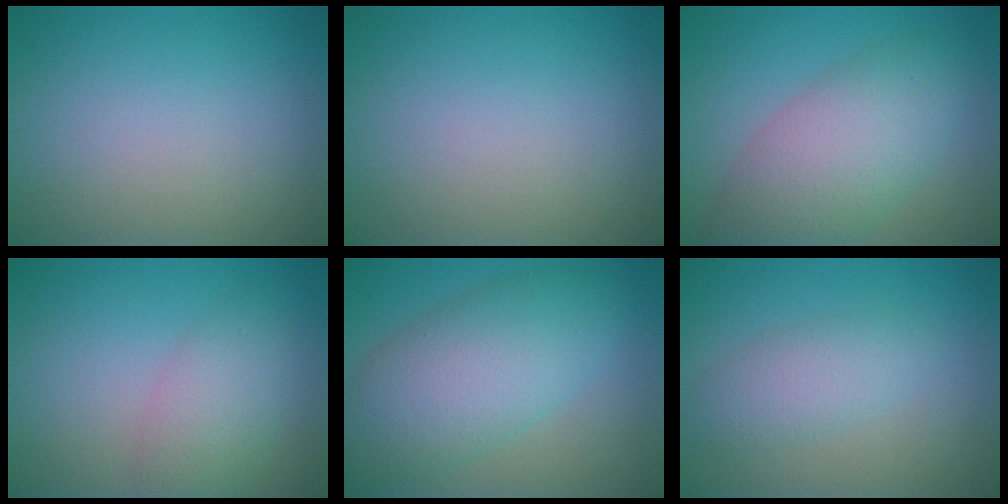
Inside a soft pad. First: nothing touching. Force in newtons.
{"total": 0.0}
{"total": 7.1, "press": 7.1, "slide": 0.3}
{"total": 3.7, "press": 3.7, "slide": 0.2}
{"total": 8.1, "press": 8.1, "slide": 0.1}
{"total": 2.8, "press": 2.8, "slide": 0.1}